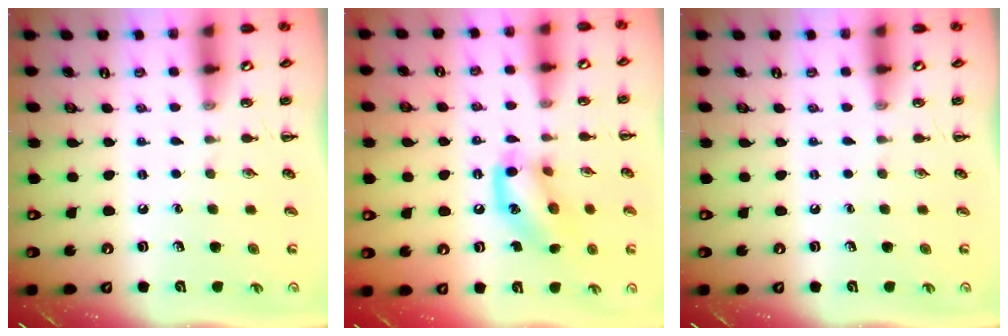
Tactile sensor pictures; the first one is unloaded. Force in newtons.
{"total": 12.9, "press": 12.8, "slide": 1.9}
{"total": 0.0}